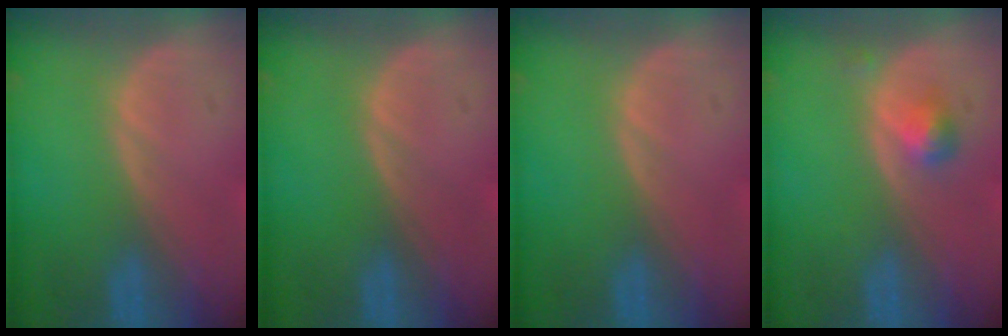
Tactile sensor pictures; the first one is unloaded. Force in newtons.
{"total": 0.0}
{"total": 0.0}
{"total": 2.2, "press": 2.2, "slide": 0.2}